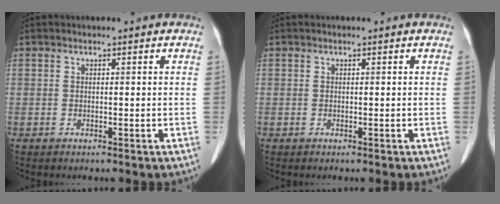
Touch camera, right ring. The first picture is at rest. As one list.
[{"total": 0.0}]